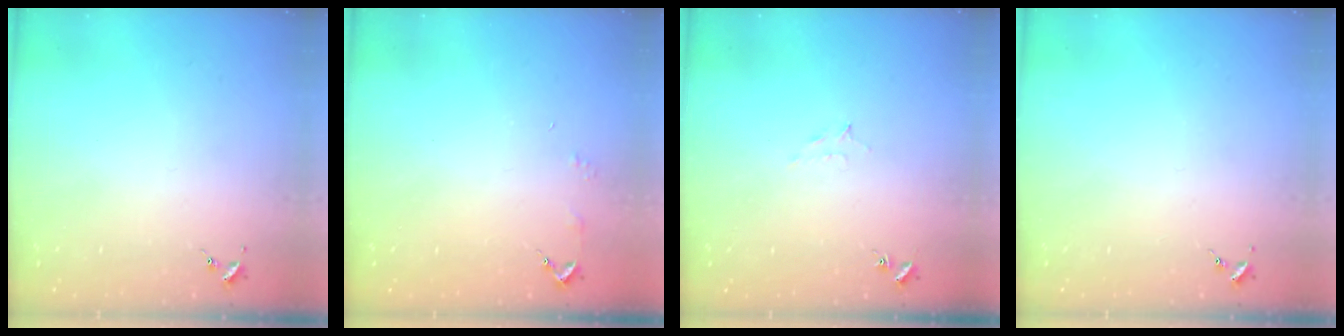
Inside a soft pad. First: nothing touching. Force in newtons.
{"total": 2.9, "press": 2.8, "slide": 0.3}
{"total": 5.3, "press": 5.1, "slide": 1.0}
{"total": 0.0}